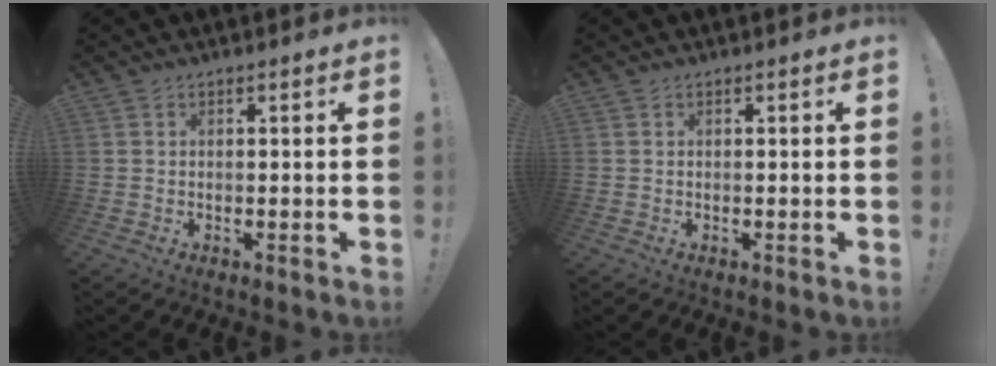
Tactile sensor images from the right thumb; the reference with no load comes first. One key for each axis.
{"total": 0.0}